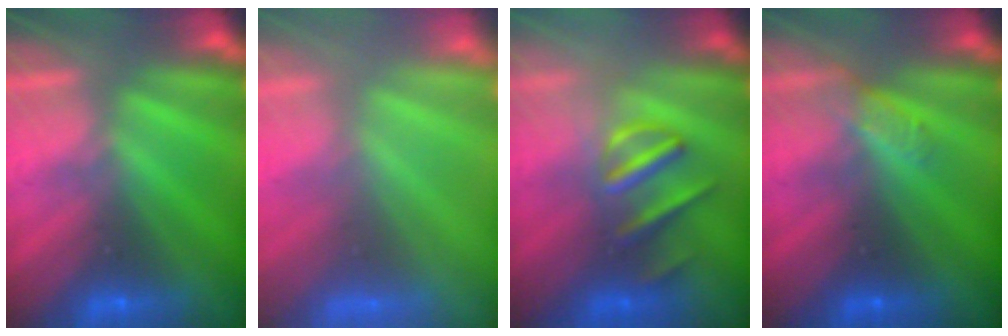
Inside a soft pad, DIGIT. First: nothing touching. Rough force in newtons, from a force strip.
{"total": 9.1}
{"total": 3.0}
{"total": 2.9}